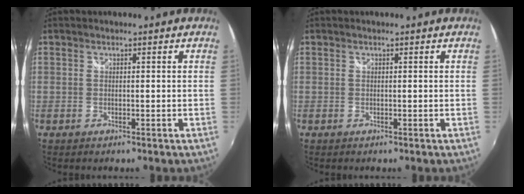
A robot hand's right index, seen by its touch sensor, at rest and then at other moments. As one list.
[{"total": 0.0}]